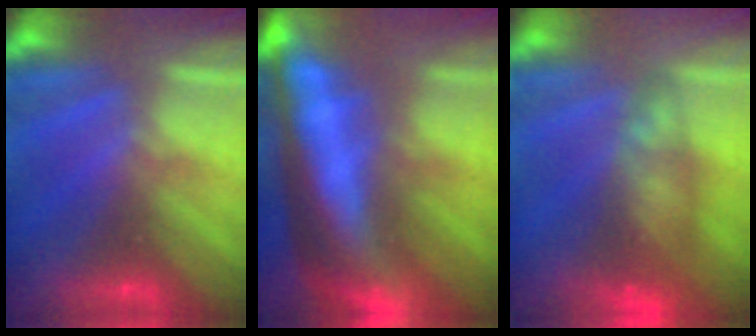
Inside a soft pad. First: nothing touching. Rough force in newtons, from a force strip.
{"total": 8.3}
{"total": 7.2}